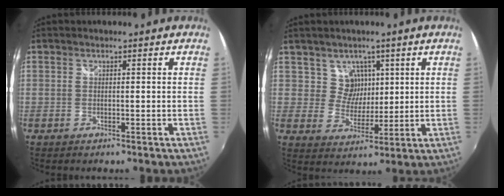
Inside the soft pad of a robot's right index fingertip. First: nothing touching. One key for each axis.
{"total": 5.4, "fx": 2.4, "fy": 4.8, "fz": 0.5, "tx": -0.004, "ty": 0.005, "tz": 0.045}